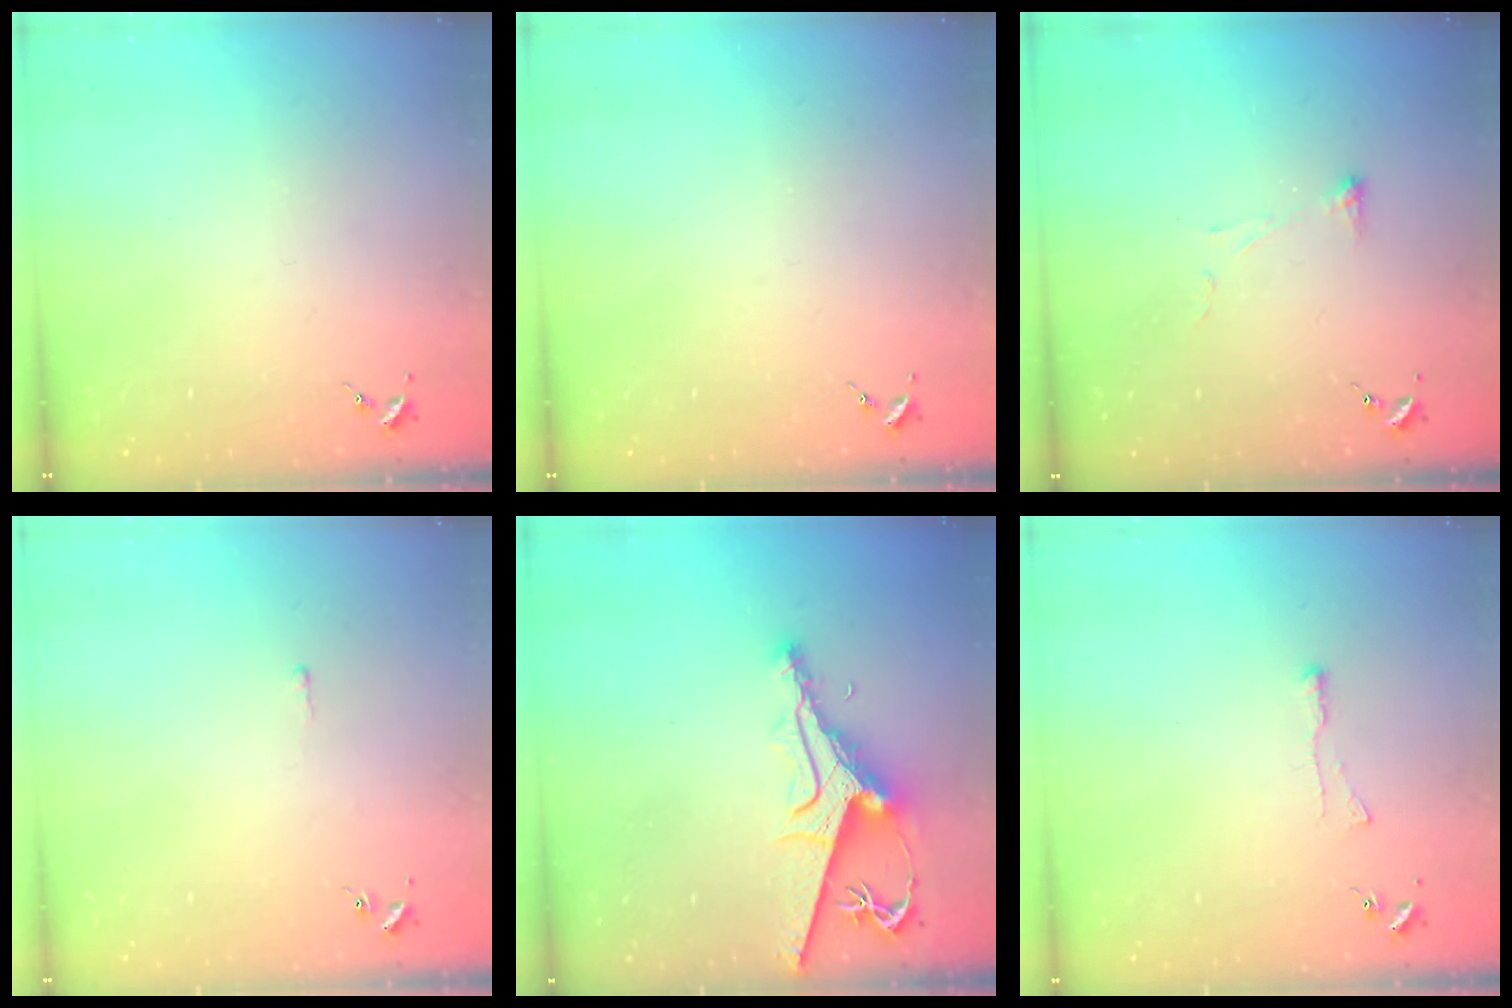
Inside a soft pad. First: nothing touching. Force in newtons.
{"total": 0.0}
{"total": 3.1, "press": 3.0, "slide": 0.7}
{"total": 2.6, "press": 2.6, "slide": 0.4}
{"total": 10.7, "press": 10.6, "slide": 1.0}
{"total": 4.2, "press": 4.2, "slide": 0.5}